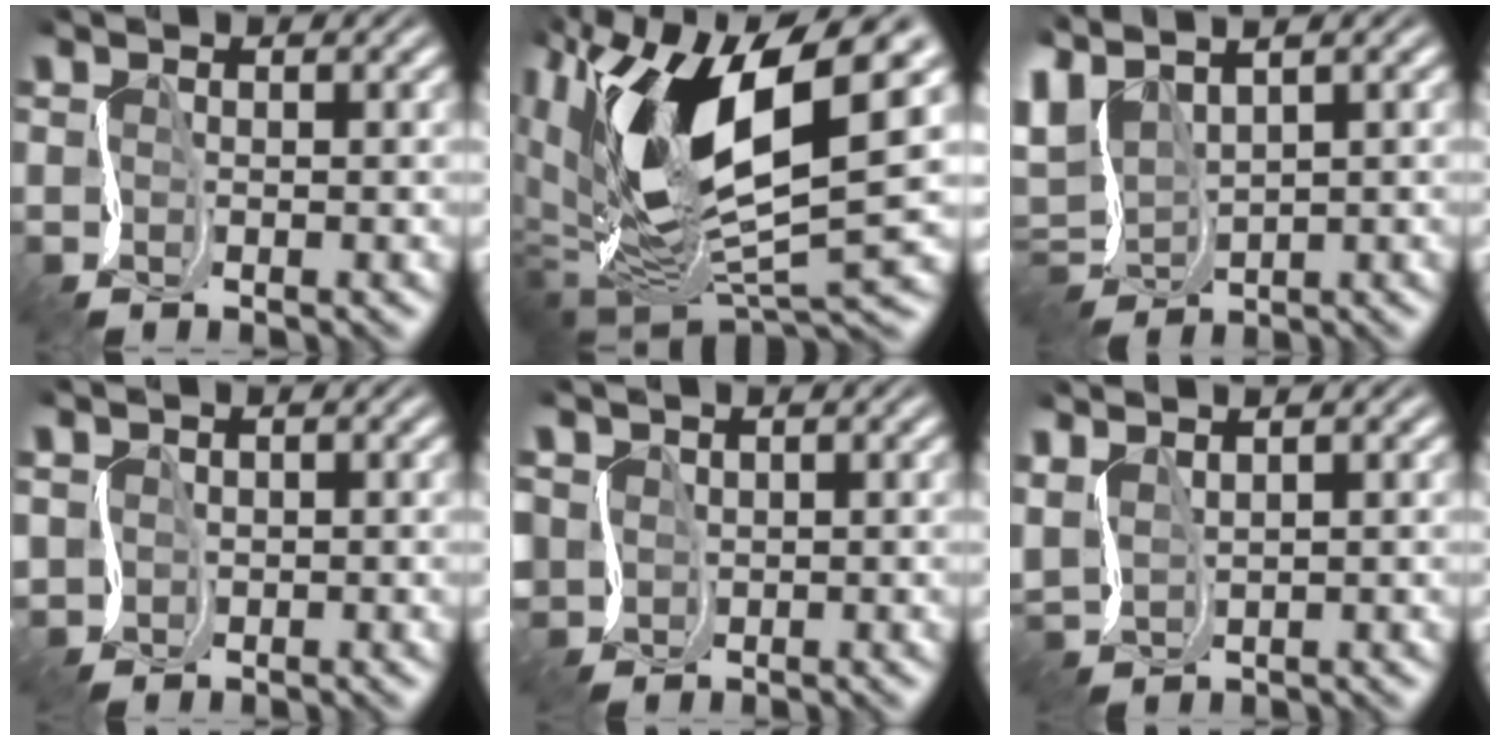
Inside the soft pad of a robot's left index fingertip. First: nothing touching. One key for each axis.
{"total": 13.2, "fx": 3.0, "fy": 5.9, "fz": 11.5, "tx": -0.227, "ty": -0.019, "tz": 0.057}
{"total": 5.7, "fx": 1.2, "fy": 3.0, "fz": 4.6, "tx": -0.117, "ty": -0.006, "tz": 0.025}
{"total": 1.5, "fx": 0.1, "fy": 1.4, "fz": 0.4, "tx": -0.013, "ty": -0.009, "tz": 0.005}
{"total": 2.3, "fx": 0.6, "fy": 2.0, "fz": 0.9, "tx": -0.027, "ty": -0.005, "tz": 0.013}
{"total": 3.7, "fx": 2.3, "fy": 1.6, "fz": 2.4, "tx": -0.078, "ty": 0.016, "tz": 0.048}